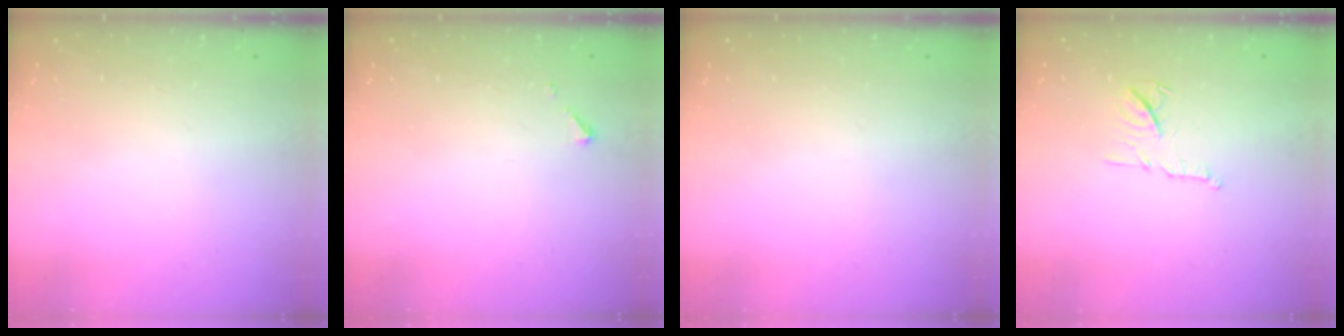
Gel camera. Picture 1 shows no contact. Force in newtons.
{"total": 2.6, "press": 2.6, "slide": 0.3}
{"total": 0.0}
{"total": 9.1, "press": 9.1, "slide": 0.2}